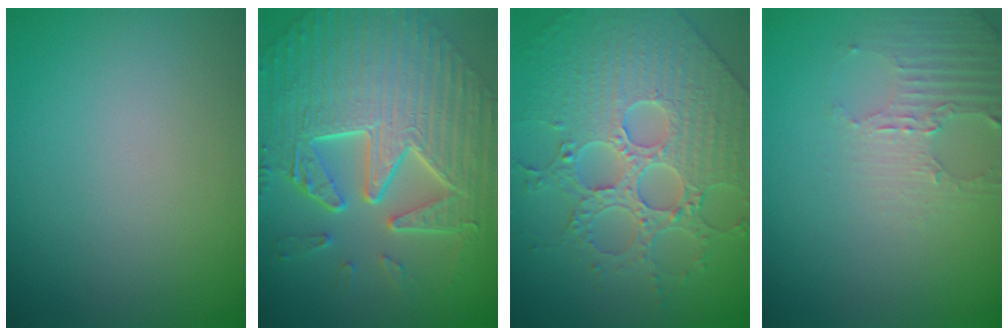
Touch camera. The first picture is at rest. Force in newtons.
{"total": 10.8, "press": 7.4, "slide": 7.9}
{"total": 6.1, "press": 5.6, "slide": 2.3}
{"total": 3.0, "press": 2.9, "slide": 0.7}